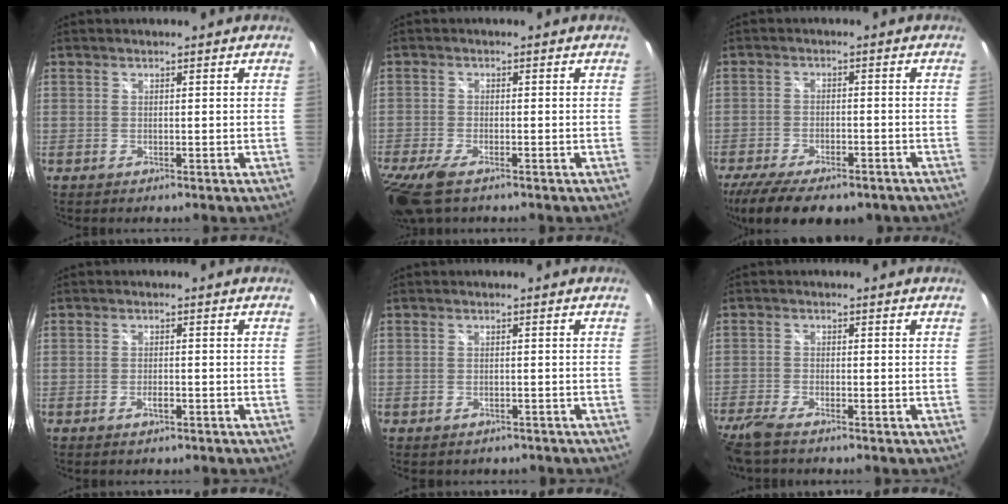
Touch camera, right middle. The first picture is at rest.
{"total": 9.3, "force": [-6.2, 3.4, 6.1], "torque": [-0.151, -0.039, -0.118]}
{"total": 14.8, "force": [-11.2, 5.3, 8.2], "torque": [-0.177, -0.043, -0.170]}
{"total": 1.7, "force": [-1.1, 0.9, 1.0], "torque": [-0.020, -0.001, -0.019]}
{"total": 2.4, "force": [-1.8, 1.4, 0.8], "torque": [-0.018, -0.011, -0.021]}
{"total": 6.8, "force": [-5.6, 1.1, 3.7], "torque": [-0.103, -0.028, -0.109]}